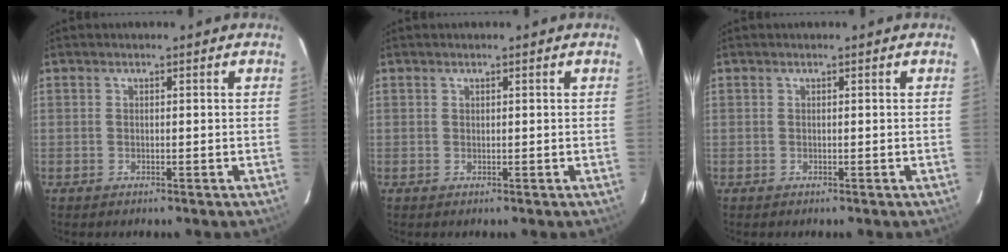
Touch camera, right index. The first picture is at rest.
{"total": 0.0}
{"total": 0.0}